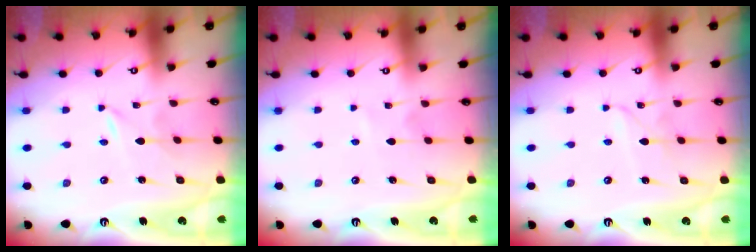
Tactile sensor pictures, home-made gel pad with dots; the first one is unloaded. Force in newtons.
{"total": 2.1, "press": 2.1, "slide": 0.2}
{"total": 2.3, "press": 2.3, "slide": 0.2}